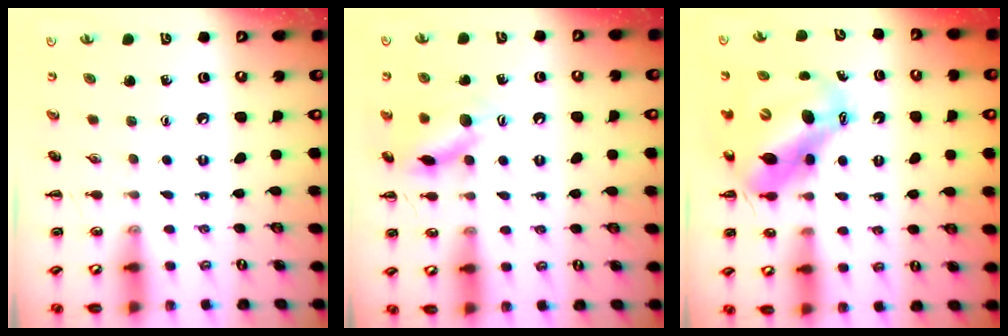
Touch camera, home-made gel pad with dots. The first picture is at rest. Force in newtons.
{"total": 13.2, "press": 13.2, "slide": 1.1}
{"total": 13.1, "press": 12.7, "slide": 3.3}